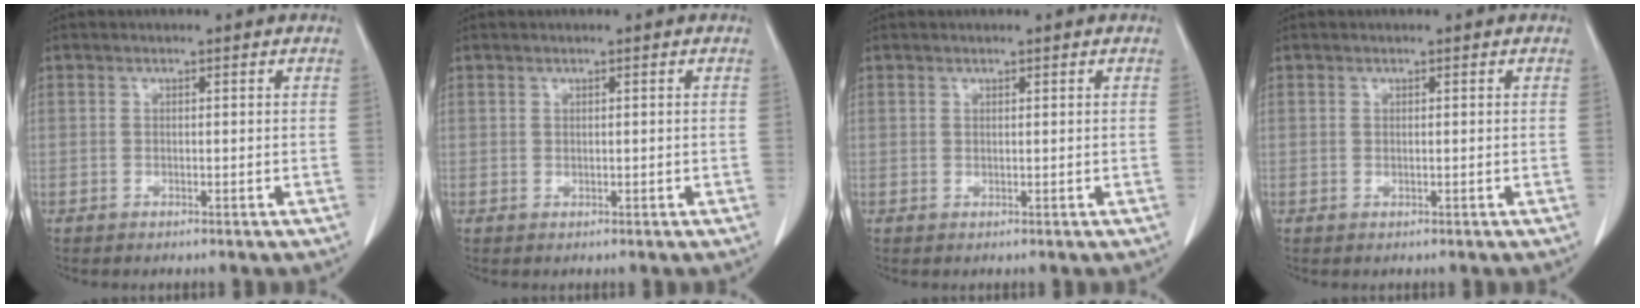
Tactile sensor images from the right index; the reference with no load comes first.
{"total": 0.0}
{"total": 0.0}
{"total": 0.0}